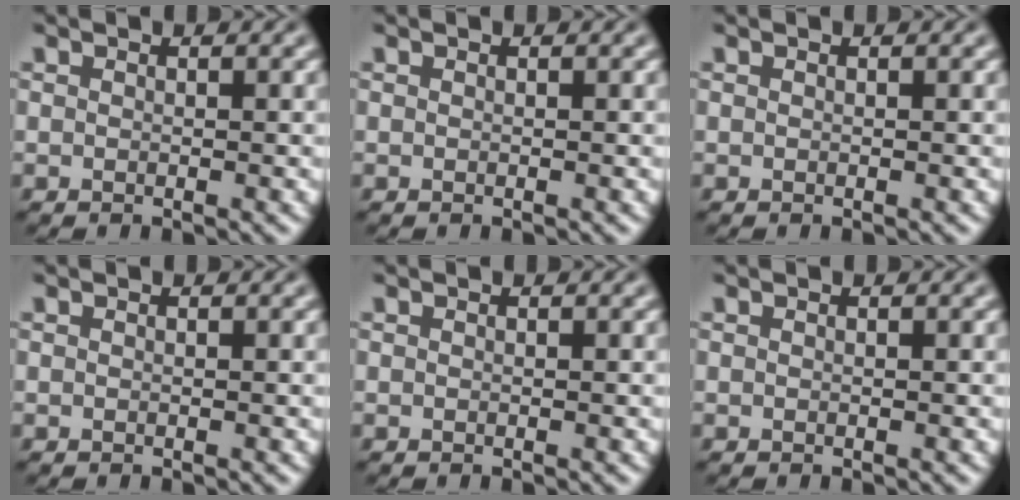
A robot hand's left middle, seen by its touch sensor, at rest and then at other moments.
{"total": 0.0}
{"total": 0.0}
{"total": 0.0}
{"total": 0.0}
{"total": 0.0}